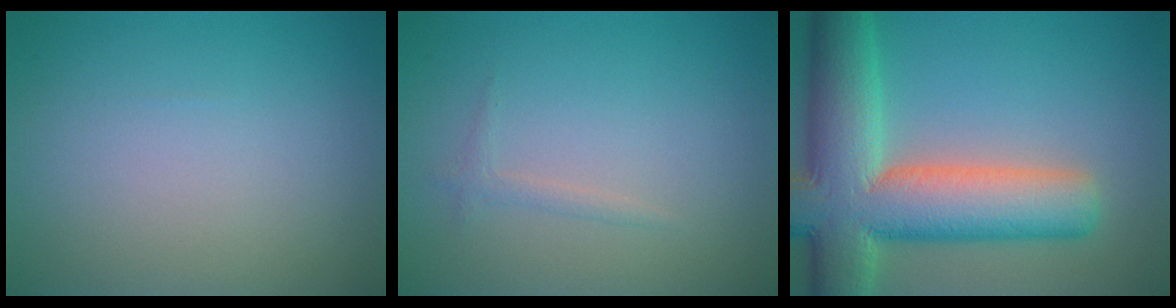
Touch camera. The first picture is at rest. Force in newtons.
{"total": 0.8, "press": 0.8, "slide": 0.1}
{"total": 12.9, "press": 12.8, "slide": 0.8}